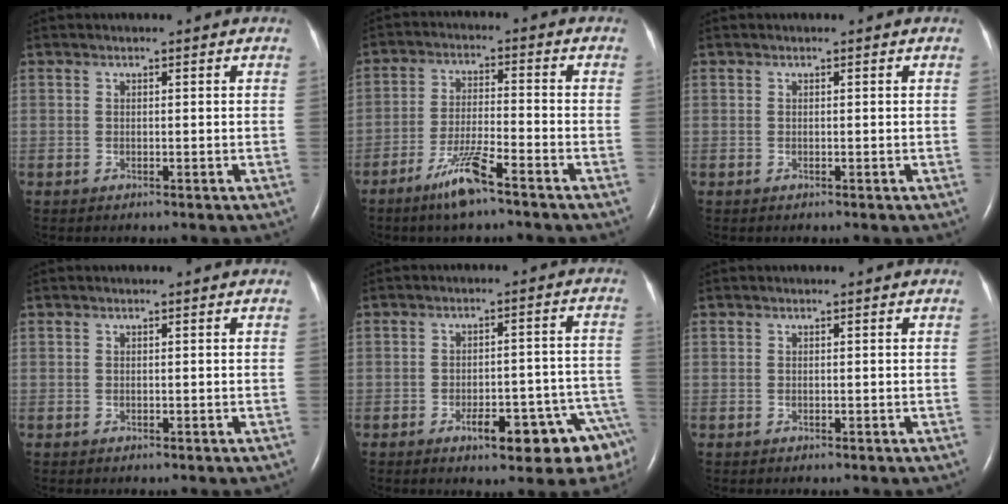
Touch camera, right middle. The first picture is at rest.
{"total": 7.4, "force": [-5.1, 0.4, 5.3], "torque": [-0.112, -0.013, -0.098]}
{"total": 0.0}
{"total": 0.0}
{"total": 11.3, "force": [-7.1, 2.9, 8.4], "torque": [-0.059, 0.034, -0.086]}
{"total": 0.0}